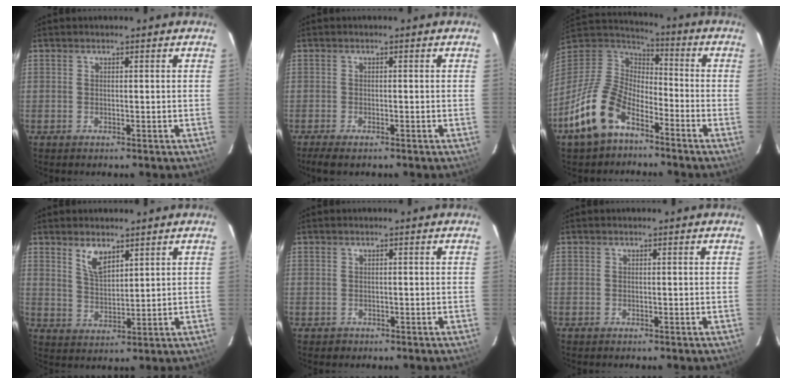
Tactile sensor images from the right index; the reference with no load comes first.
{"total": 3.7, "force": [-2.8, 1.0, 2.1], "torque": [-0.052, -0.014, -0.049]}
{"total": 15.6, "force": [-8.9, 8.5, 9.7], "torque": [-0.213, -0.004, -0.173]}
{"total": 5.2, "force": [3.5, 2.2, 3.2], "torque": [-0.057, -0.001, 0.070]}
{"total": 1.4, "force": [-0.4, 1.4, 0.0], "torque": [0.000, 0.003, -0.001]}
{"total": 0.0}